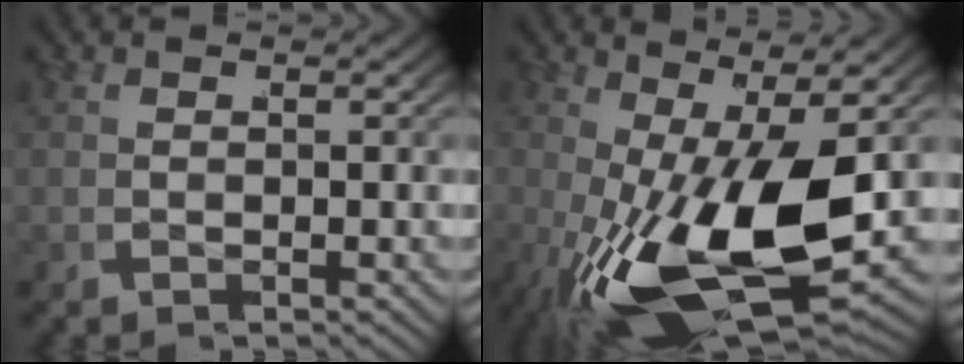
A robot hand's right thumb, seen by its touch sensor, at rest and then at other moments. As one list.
[{"total": 14.0, "force": [-2.1, 6.6, 12.2], "torque": [-0.241, -0.046, -0.011]}]